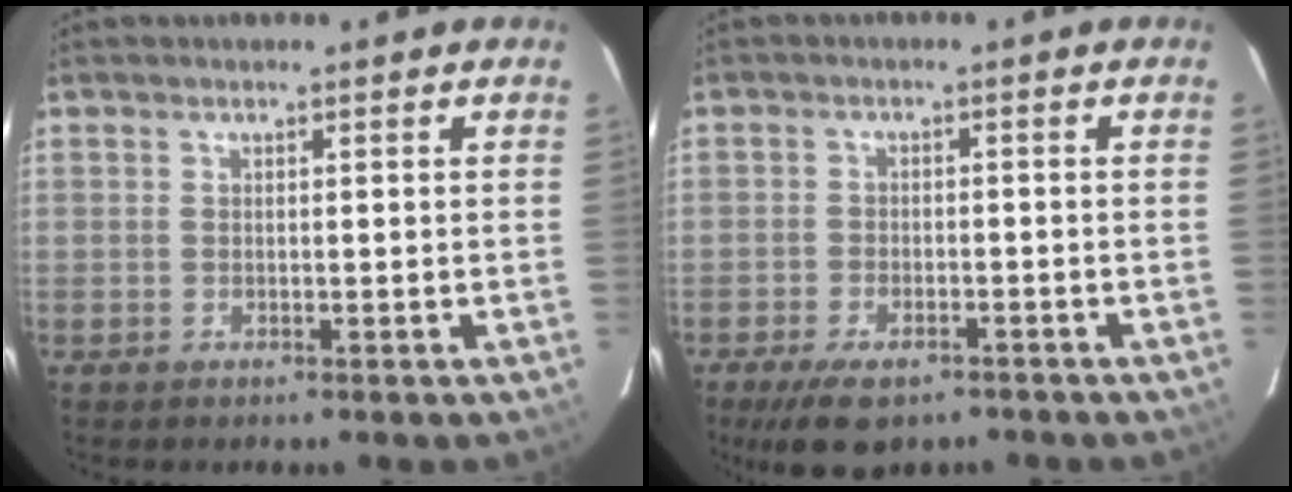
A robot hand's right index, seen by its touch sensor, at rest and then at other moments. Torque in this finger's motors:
{"motor_torque": [0.78, -0.61, 0.09, 0.04]}